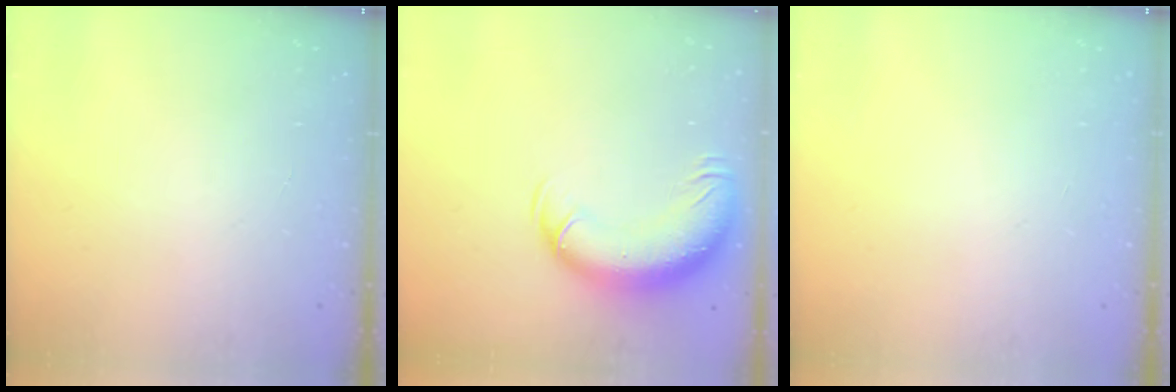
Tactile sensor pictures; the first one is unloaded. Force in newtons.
{"total": 13.1, "press": 12.8, "slide": 3.1}
{"total": 0.0}